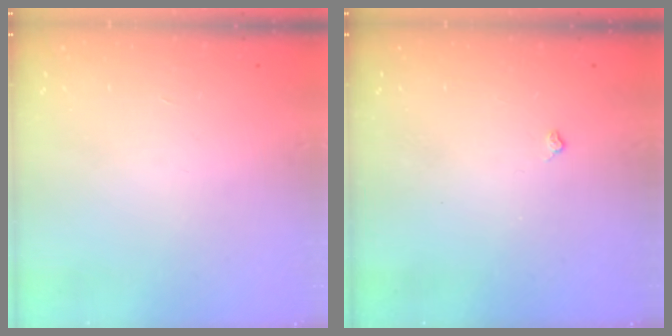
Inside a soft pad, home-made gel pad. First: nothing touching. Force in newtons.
{"total": 3.0, "press": 3.0, "slide": 0.5}